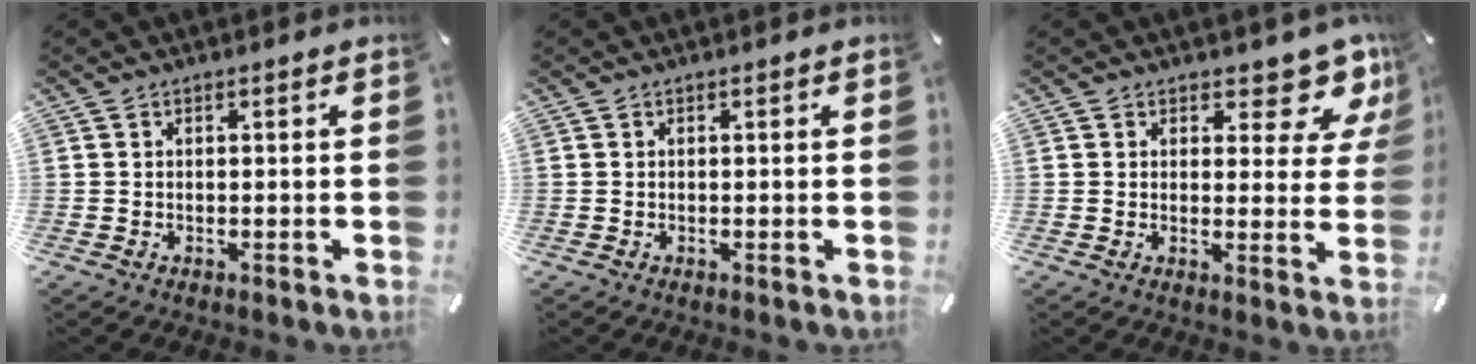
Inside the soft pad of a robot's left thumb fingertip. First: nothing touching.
{"total": 0.0}
{"total": 9.2, "force": [6.8, 4.1, 4.5], "torque": [-0.037, -0.056, 0.114]}